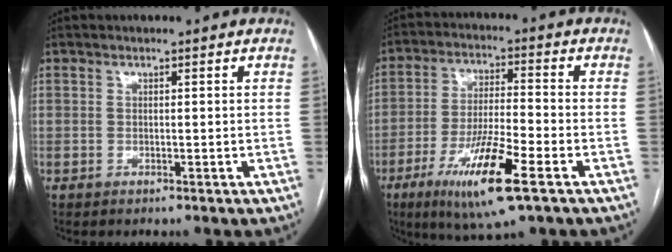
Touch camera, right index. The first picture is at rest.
{"total": 12.6, "force": [-6.3, 1.2, 10.9], "torque": [-0.208, -0.022, -0.109]}